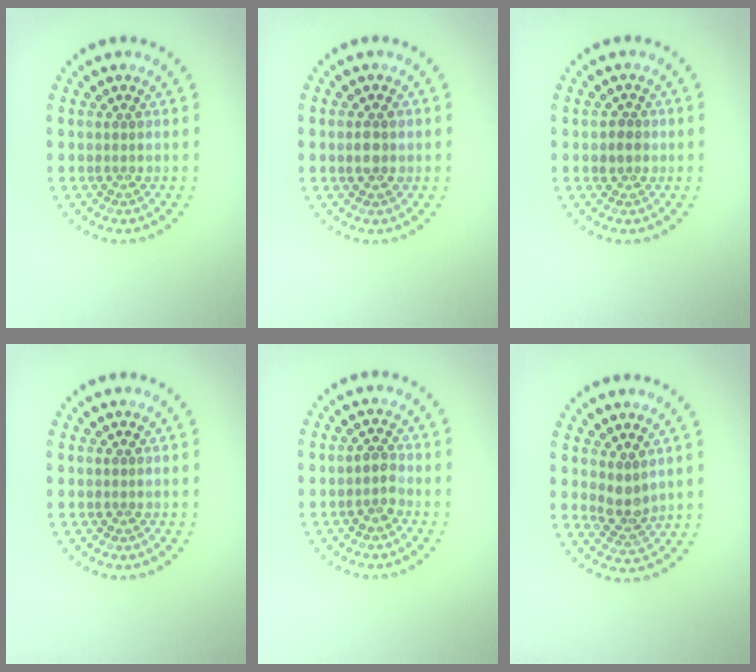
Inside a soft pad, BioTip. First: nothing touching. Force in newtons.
{"total": 2.0, "press": 2.0, "slide": 0.2}
{"total": 1.5, "press": 1.4, "slide": 0.5}
{"total": 0.0}
{"total": 1.7, "press": 1.4, "slide": 1.0}
{"total": 2.1, "press": 1.8, "slide": 1.1}